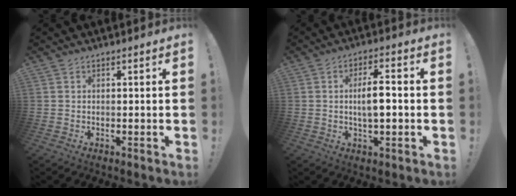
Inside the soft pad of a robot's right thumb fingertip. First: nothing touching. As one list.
[{"total": 7.1, "force": [-0.5, 2.5, 6.7], "torque": [-0.114, 0.005, -0.014]}]